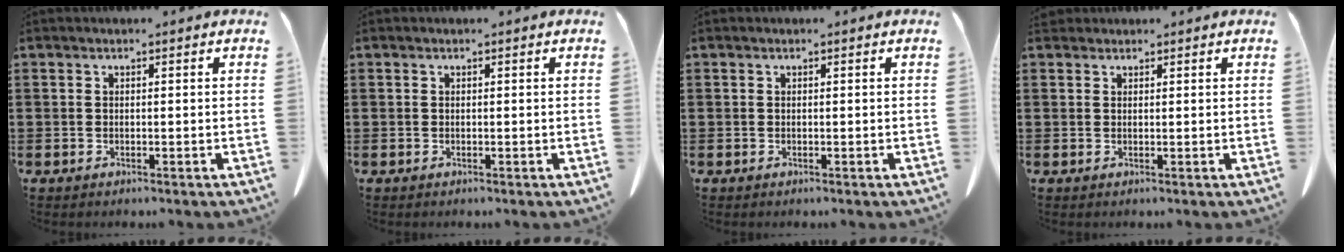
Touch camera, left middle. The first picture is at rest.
{"total": 0.0}
{"total": 0.0}
{"total": 1.2, "force": [1.1, 0.5, 0.1], "torque": [-0.007, 0.002, 0.023]}